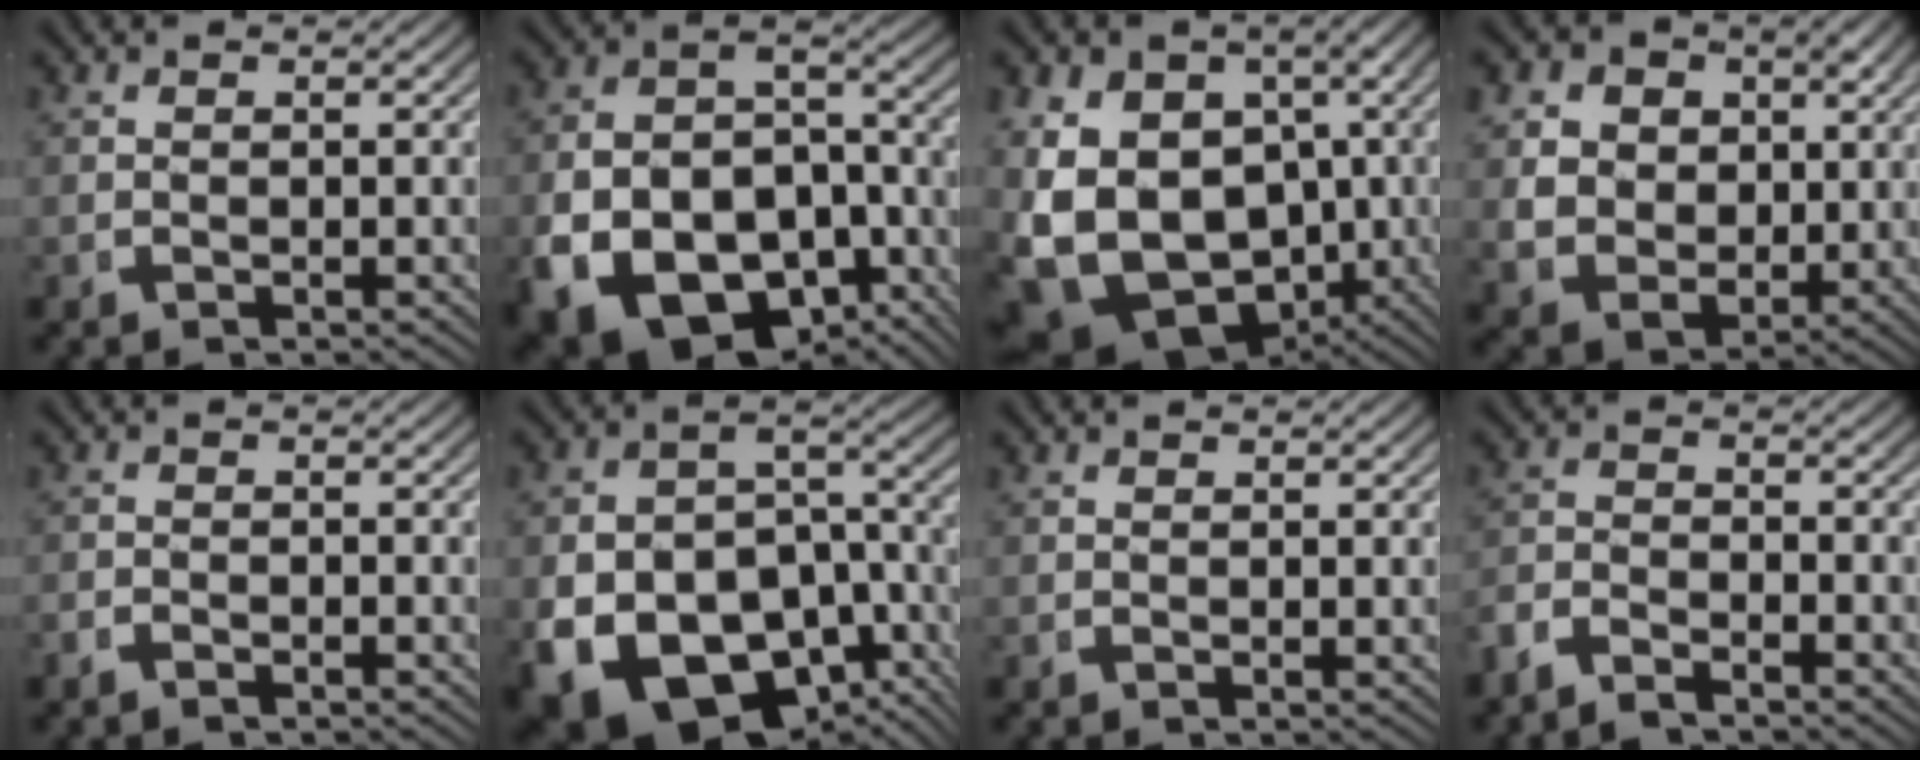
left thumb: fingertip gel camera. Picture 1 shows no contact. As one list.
[{"total": 17.8, "force": [-6.9, 12.4, 10.8], "torque": [-0.230, -0.083, -0.072]}, {"total": 18.1, "force": [-3.7, 13.6, 11.4], "torque": [-0.259, -0.099, -0.018]}, {"total": 10.0, "force": [0.7, 8.1, 5.8], "torque": [-0.139, -0.047, 0.028]}, {"total": 1.0, "force": [-1.0, 0.3, 0.1], "torque": [-0.003, -0.002, -0.020]}, {"total": 16.4, "force": [-5.6, 11.9, 9.8], "torque": [-0.206, -0.064, -0.061]}, {"total": 0.0}, {"total": 2.5, "force": [-2.1, 0.9, 0.9], "torque": [-0.018, -0.002, -0.045]}]